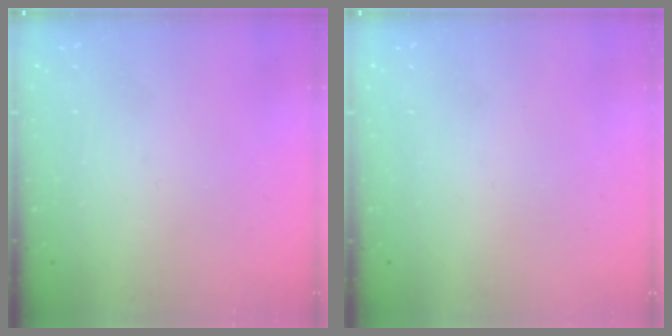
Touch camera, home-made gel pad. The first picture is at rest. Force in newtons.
{"total": 1.6, "press": 1.6, "slide": 0.1}